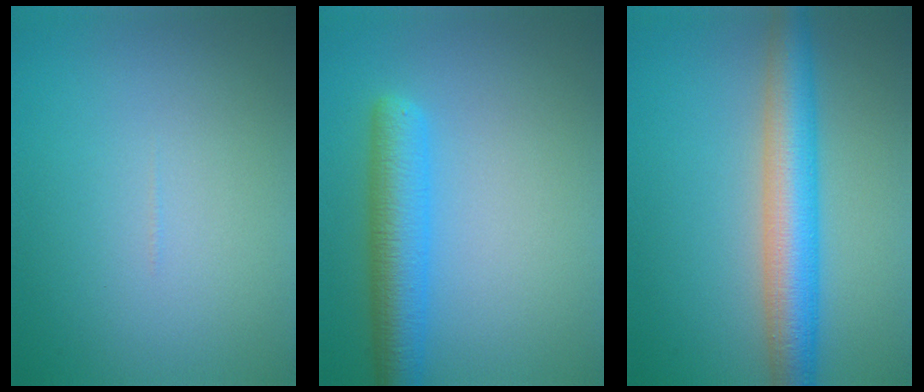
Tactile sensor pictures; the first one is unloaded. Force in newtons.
{"total": 5.0, "press": 5.0, "slide": 0.3}
{"total": 6.4, "press": 6.4, "slide": 0.2}